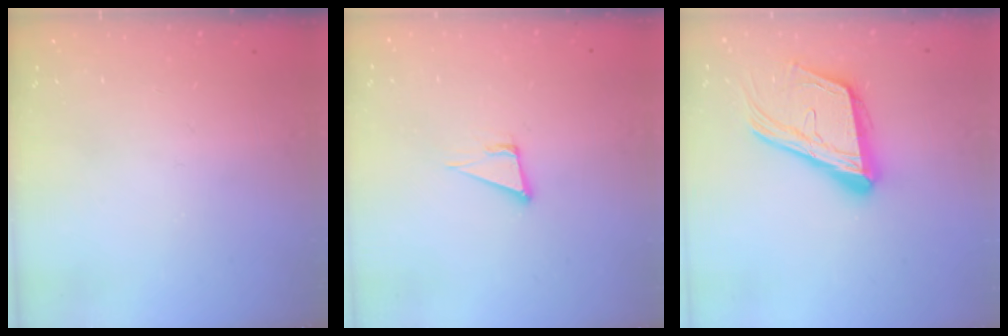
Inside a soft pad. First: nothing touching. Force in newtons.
{"total": 5.4, "press": 4.4, "slide": 3.1}
{"total": 19.3, "press": 18.8, "slide": 4.6}